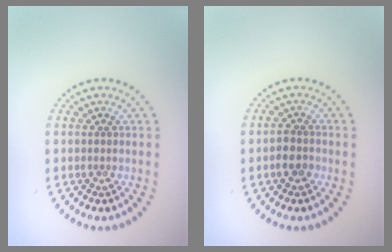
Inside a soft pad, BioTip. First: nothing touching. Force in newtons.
{"total": 1.7, "press": 1.6, "slide": 0.5}